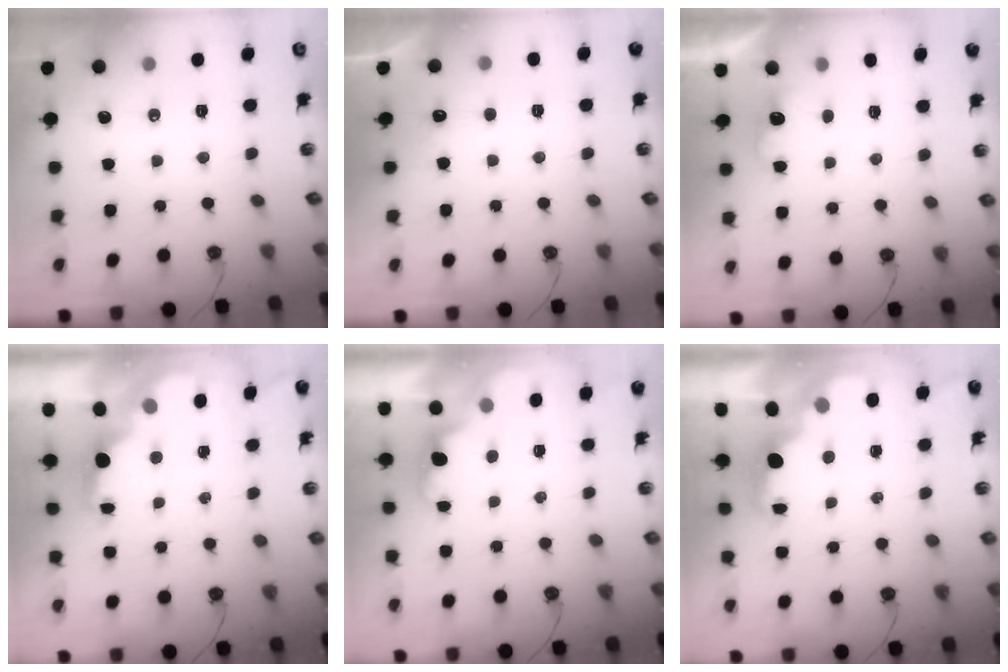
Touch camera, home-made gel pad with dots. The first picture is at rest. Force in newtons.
{"total": 4.7, "press": 4.5, "slide": 1.1}
{"total": 2.8, "press": 2.7, "slide": 0.8}
{"total": 1.8, "press": 1.7, "slide": 0.7}
{"total": 1.6, "press": 1.3, "slide": 0.8}
{"total": 2.2, "press": 2.1, "slide": 0.7}